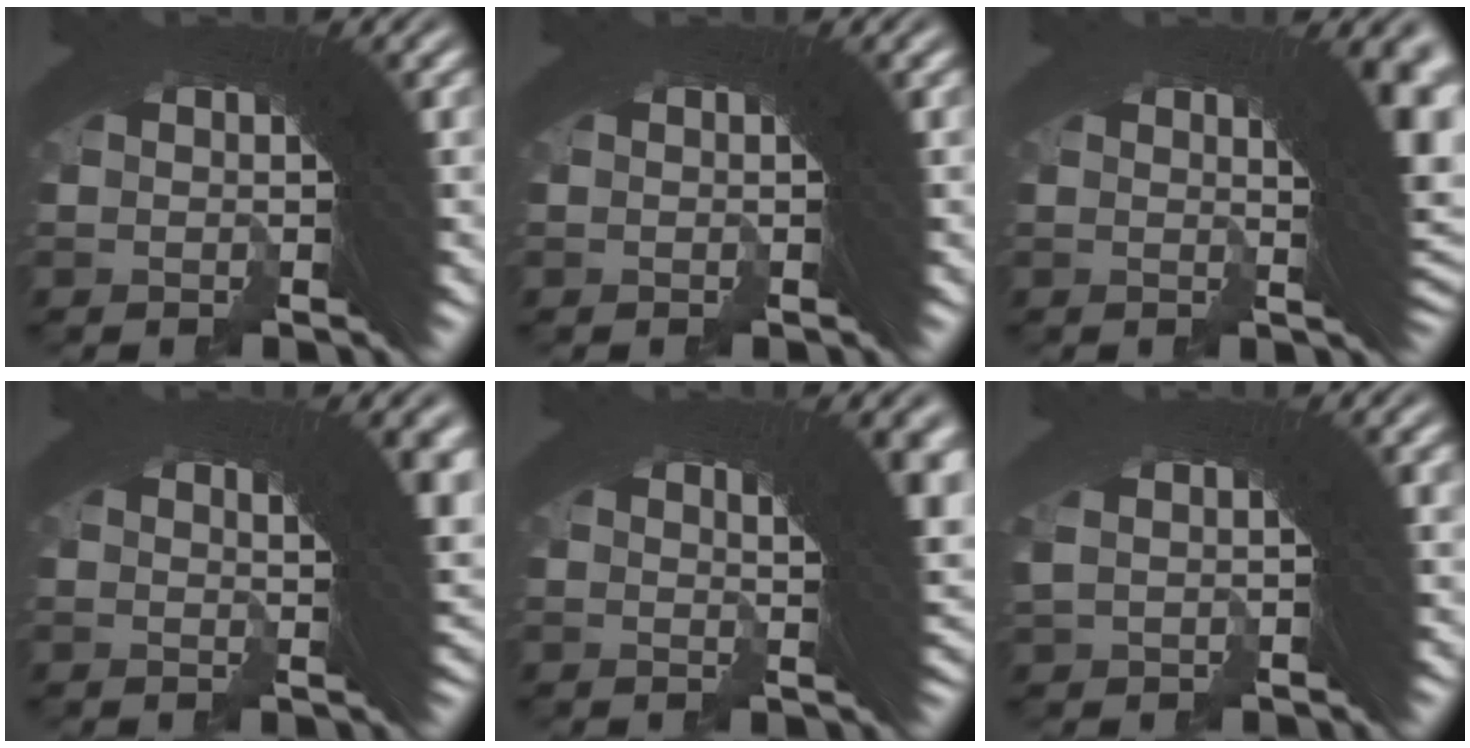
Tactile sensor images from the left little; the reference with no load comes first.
{"total": 0.0}
{"total": 5.4, "force": [1.5, 1.1, 5.0], "torque": [-0.035, 0.020, 0.012]}
{"total": 4.2, "force": [1.8, 0.1, 3.8], "torque": [-0.029, 0.011, 0.026]}
{"total": 4.8, "force": [2.1, 0.2, 4.3], "torque": [-0.034, 0.012, 0.029]}
{"total": 1.4, "force": [0.7, -0.4, 1.2], "torque": [-0.006, 0.014, 0.010]}